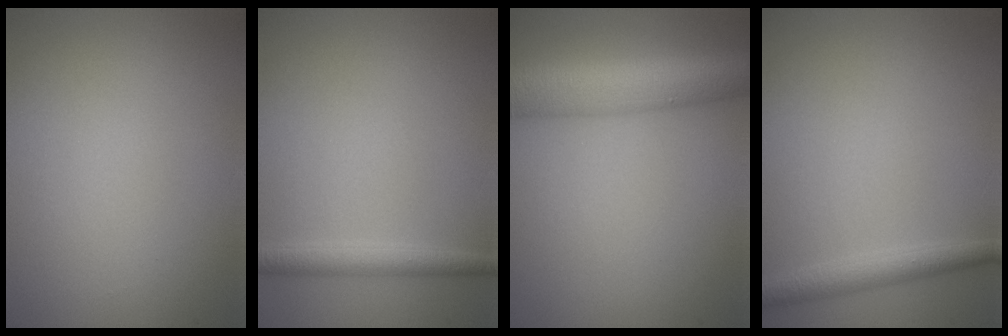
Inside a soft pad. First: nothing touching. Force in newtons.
{"total": 2.1, "press": 2.1, "slide": 0.0}
{"total": 7.3, "press": 7.3, "slide": 0.3}
{"total": 2.3, "press": 2.2, "slide": 0.1}